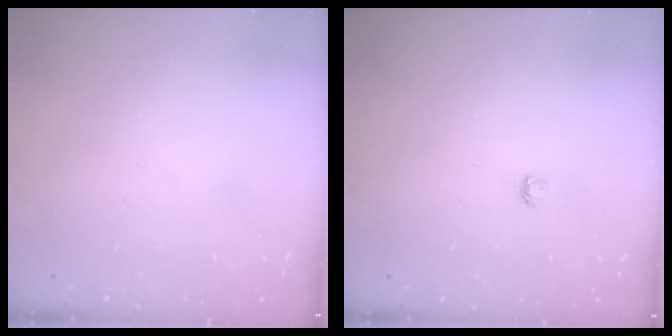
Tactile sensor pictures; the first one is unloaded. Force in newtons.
{"total": 3.2, "press": 3.2, "slide": 0.4}